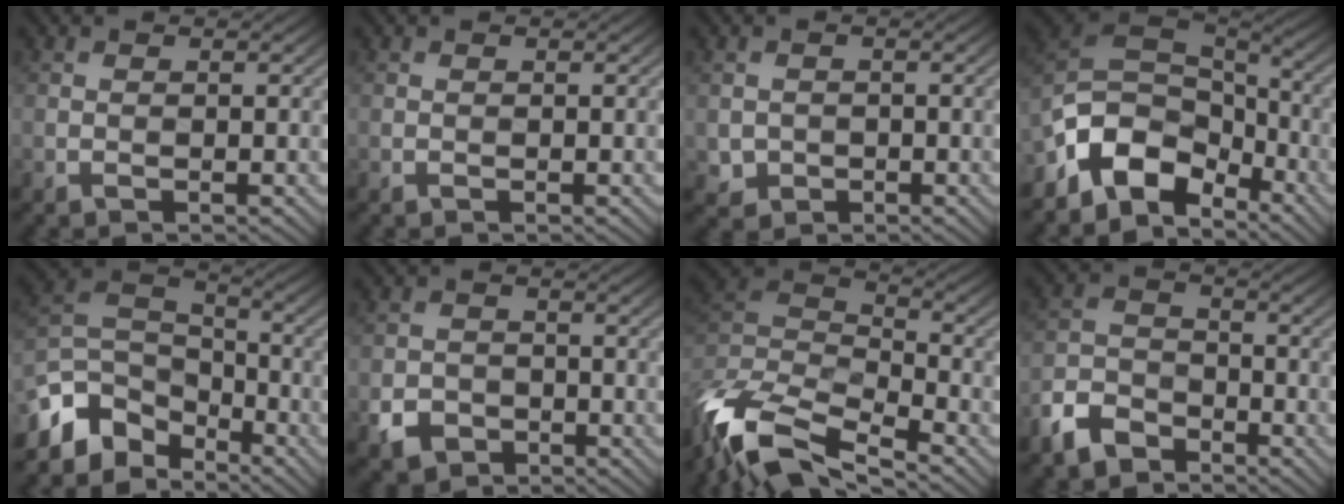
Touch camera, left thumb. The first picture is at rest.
{"total": 0.0}
{"total": 1.8, "force": [-0.5, 1.7, 0.1], "torque": [-0.005, -0.012, -0.007]}
{"total": 10.7, "force": [-5.6, 7.0, 6.0], "torque": [-0.152, -0.012, -0.100]}
{"total": 9.7, "force": [-5.9, 6.1, 4.7], "torque": [-0.122, -0.004, -0.115]}
{"total": 3.6, "force": [-1.8, 2.8, 1.2], "torque": [-0.035, -0.010, -0.031]}
{"total": 12.3, "force": [-7.7, 5.5, 7.8], "torque": [-0.212, -0.005, -0.136]}
{"total": 6.7, "force": [-4.8, 3.8, 2.9], "torque": [-0.069, -0.009, -0.107]}